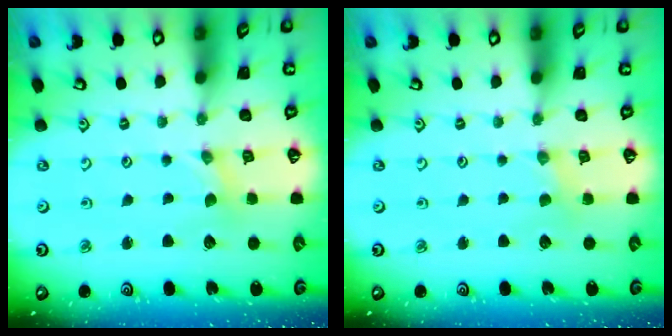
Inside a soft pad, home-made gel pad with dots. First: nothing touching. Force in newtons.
{"total": 0.8, "press": 0.8, "slide": 0.2}